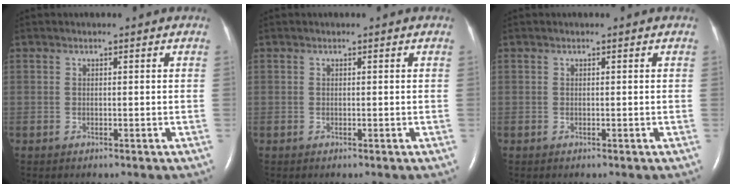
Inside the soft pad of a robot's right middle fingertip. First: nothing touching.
{"total": 0.0}
{"total": 0.0}